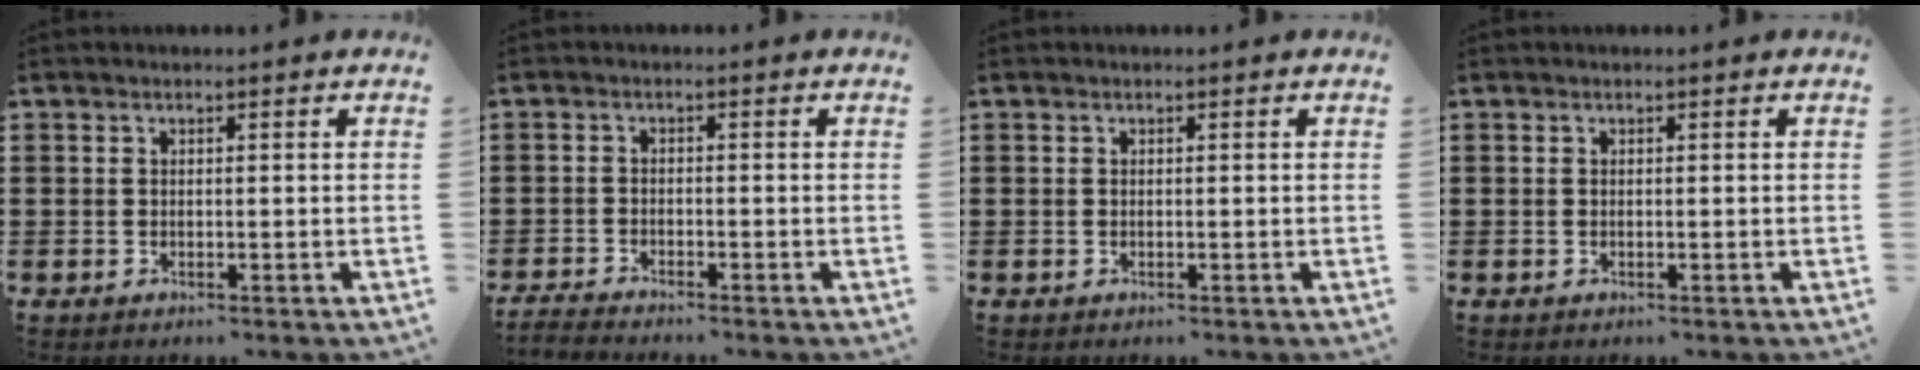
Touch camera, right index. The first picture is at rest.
{"total": 1.8, "force": [-1.8, 0.0, 0.0], "torque": [-0.004, 0.001, -0.037]}
{"total": 0.0}
{"total": 0.0}